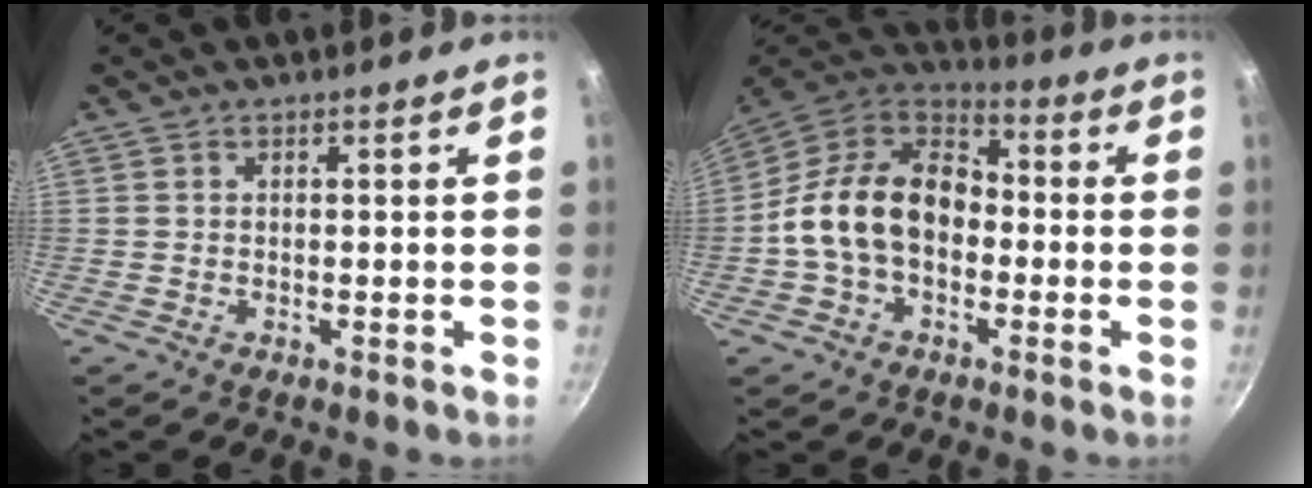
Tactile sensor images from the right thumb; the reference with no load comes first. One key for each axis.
{"total": 16.4, "fx": -1.7, "fy": 11.6, "fz": 11.4, "tx": -0.170, "ty": 0.044, "tz": -0.048}